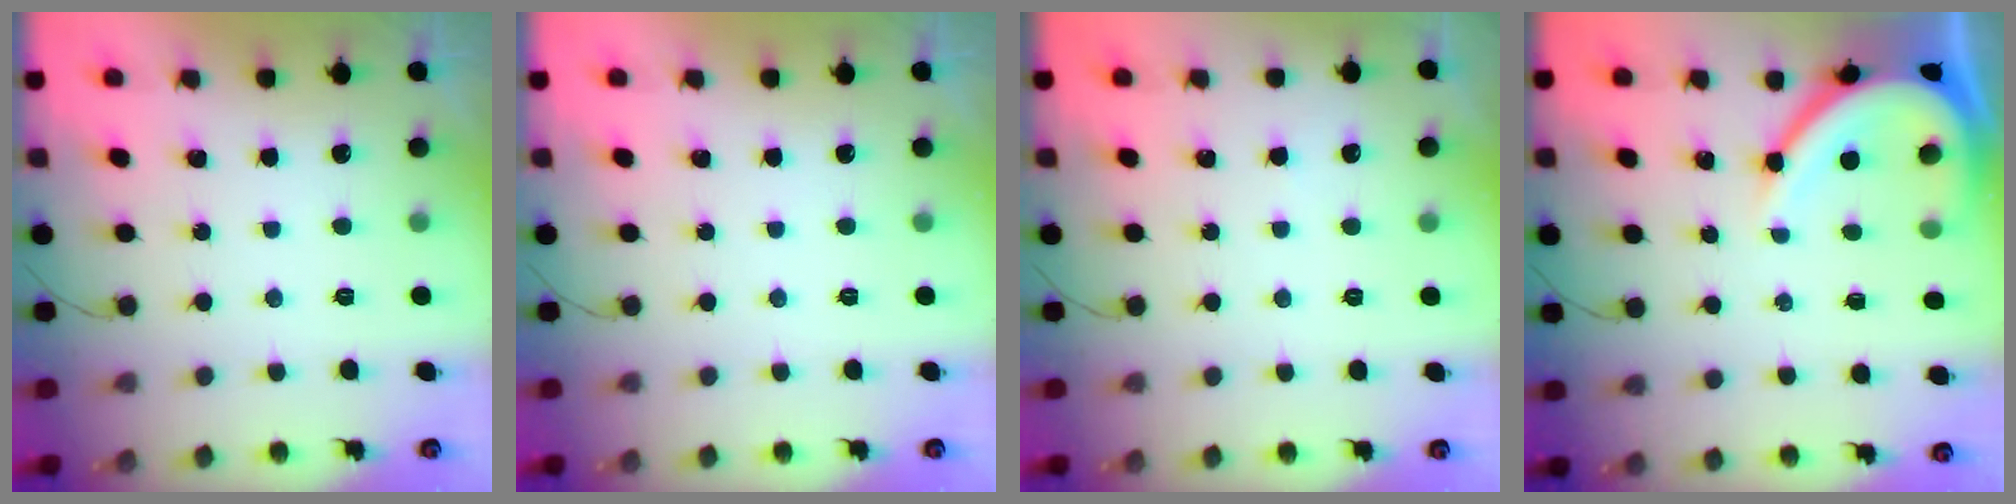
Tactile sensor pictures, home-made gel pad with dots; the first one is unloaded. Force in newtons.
{"total": 0.0}
{"total": 1.1, "press": 1.1, "slide": 0.2}
{"total": 11.2, "press": 11.1, "slide": 1.0}